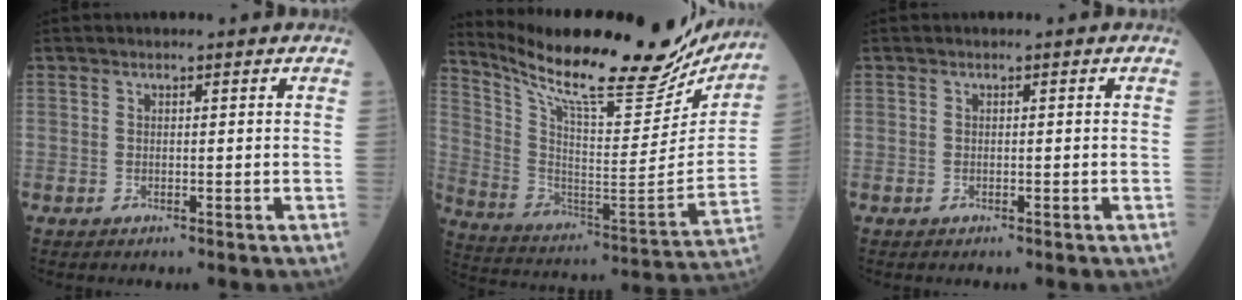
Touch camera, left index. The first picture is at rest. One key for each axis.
{"total": 28.2, "fx": 23.6, "fy": 5.6, "fz": 14.3, "tx": -0.243, "ty": -0.048, "tz": 0.340}
{"total": 0.0}